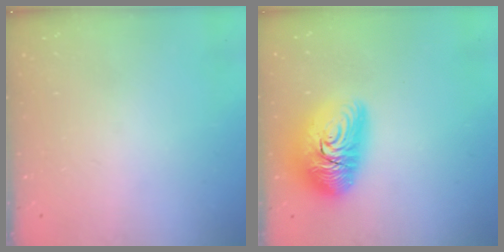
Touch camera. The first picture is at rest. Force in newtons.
{"total": 17.9, "press": 17.8, "slide": 1.4}